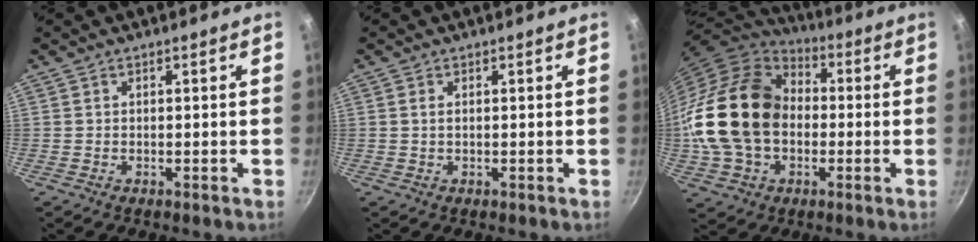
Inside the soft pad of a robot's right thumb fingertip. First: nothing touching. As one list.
[{"total": 0.9, "force": [0.2, 0.4, 0.7], "torque": [-0.014, 0.001, 0.002]}, {"total": 21.9, "force": [-0.9, 16.2, 14.8], "torque": [-0.261, 0.036, -0.019]}]